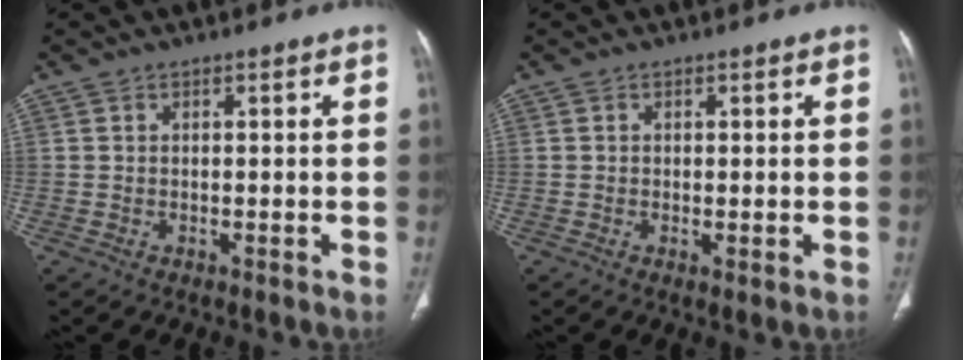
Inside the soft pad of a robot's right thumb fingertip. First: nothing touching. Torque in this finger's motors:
{"motor_torque": [-0.08, 0.16, -0.48, 0.02, -0.02]}